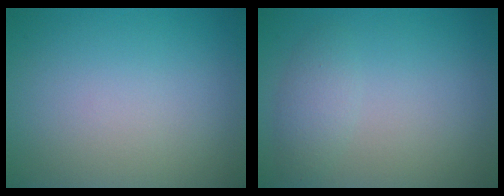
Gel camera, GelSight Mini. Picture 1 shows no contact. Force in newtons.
{"total": 1.7, "press": 1.7, "slide": 0.1}